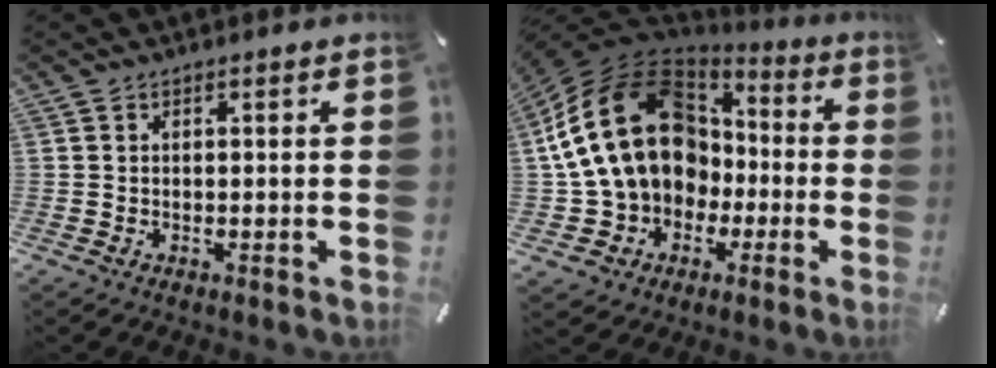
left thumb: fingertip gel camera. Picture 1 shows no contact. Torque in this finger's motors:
{"motor_torque": [1.90, 2.93, 2.77, 0.00, 0.87]}